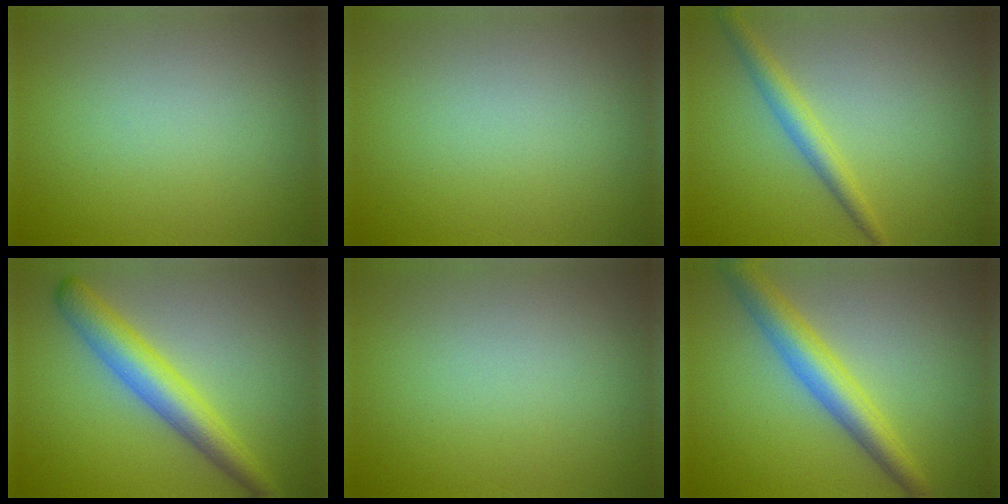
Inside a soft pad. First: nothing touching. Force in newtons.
{"total": 0.0}
{"total": 2.5, "press": 2.5, "slide": 0.1}
{"total": 5.0, "press": 5.0, "slide": 0.1}
{"total": 0.0}
{"total": 4.9, "press": 4.9, "slide": 0.1}